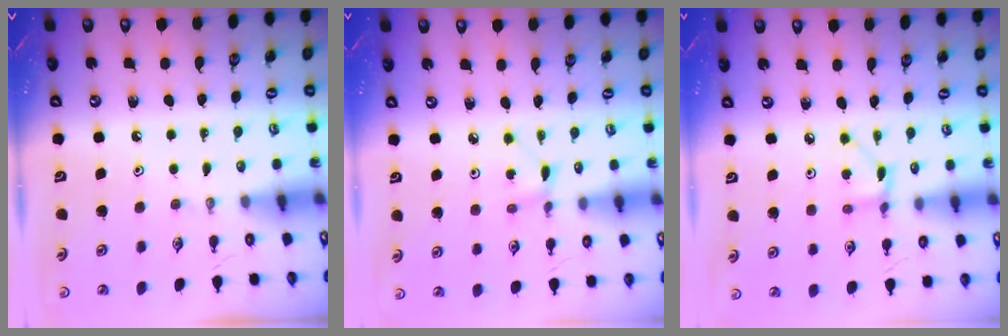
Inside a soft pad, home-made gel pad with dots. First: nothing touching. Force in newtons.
{"total": 1.5, "press": 1.5, "slide": 0.2}
{"total": 2.9, "press": 2.9, "slide": 0.3}